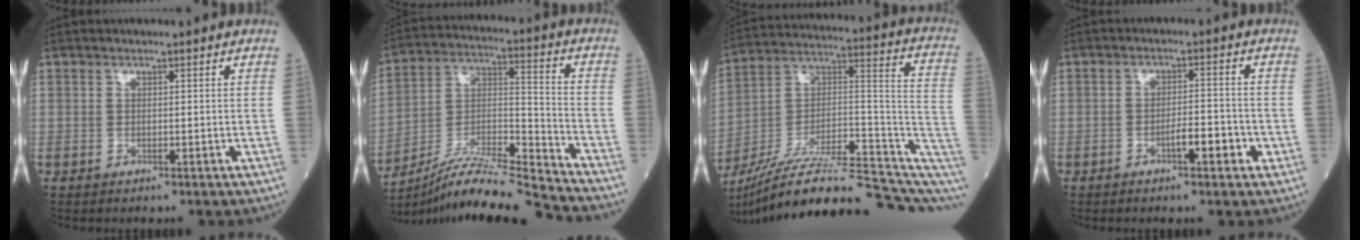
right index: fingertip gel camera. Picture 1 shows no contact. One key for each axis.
{"total": 17.2, "fx": -16.1, "fy": -1.8, "fz": 5.8, "tx": -0.105, "ty": 0.010, "tz": -0.287}
{"total": 26.6, "fx": -19.8, "fy": 4.9, "fz": 17.0, "tx": -0.219, "ty": 0.030, "tz": -0.308}
{"total": 4.3, "fx": -1.9, "fy": 1.0, "fz": 3.7, "tx": -0.053, "ty": 0.006, "tz": -0.030}